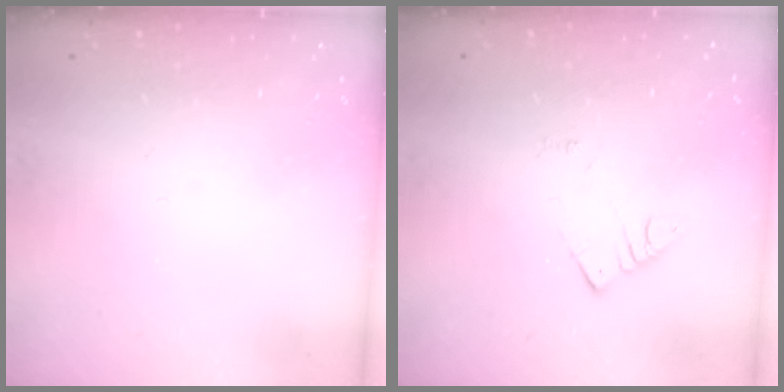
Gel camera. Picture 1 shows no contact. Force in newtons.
{"total": 2.8, "press": 2.7, "slide": 0.3}